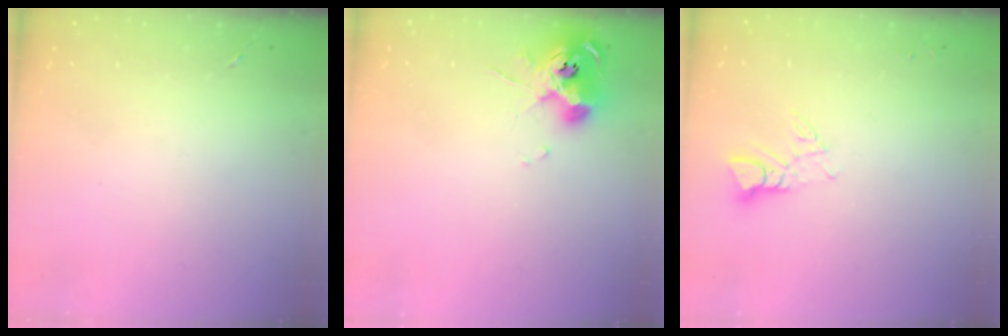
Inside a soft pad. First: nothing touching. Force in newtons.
{"total": 10.7, "press": 10.7, "slide": 1.2}
{"total": 4.6, "press": 4.6, "slide": 0.3}